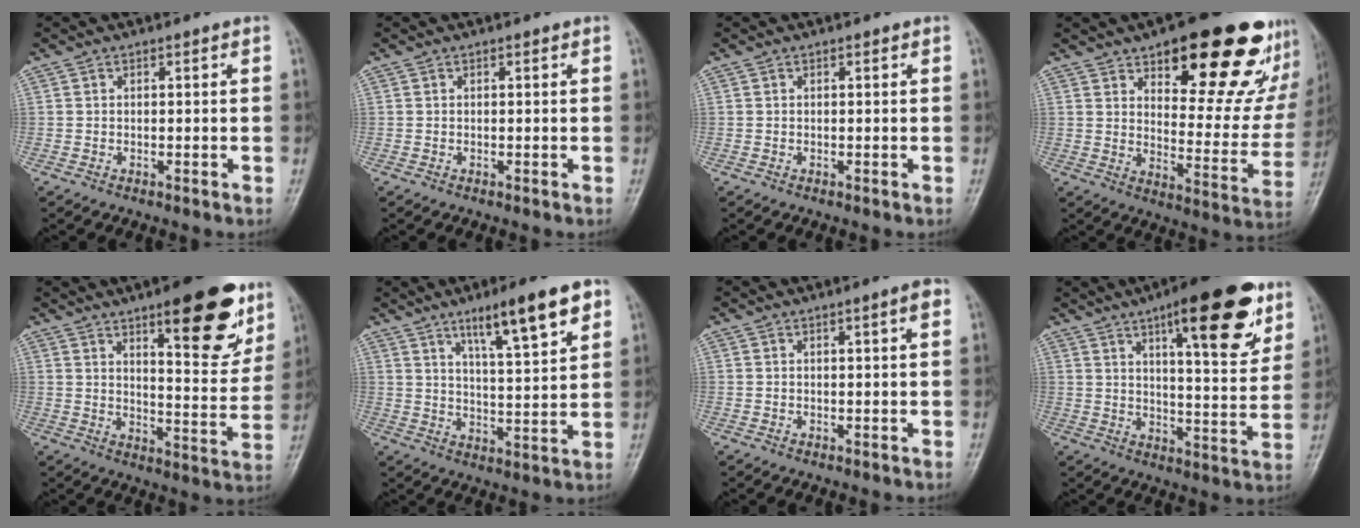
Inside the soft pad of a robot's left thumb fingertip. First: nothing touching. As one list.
[{"total": 0.0}, {"total": 0.0}, {"total": 25.3, "force": [14.8, 9.8, 18.0], "torque": [-0.187, -0.057, 0.207]}, {"total": 13.5, "force": [7.8, 4.8, 10.0], "torque": [-0.093, -0.037, 0.102]}, {"total": 12.7, "force": [7.4, 2.3, 10.1], "torque": [-0.148, -0.032, 0.119]}, {"total": 2.3, "force": [1.0, 0.1, 2.1], "torque": [-0.031, 0.000, 0.014]}, {"total": 19.1, "force": [10.7, 5.6, 14.8], "torque": [-0.172, -0.045, 0.153]}]